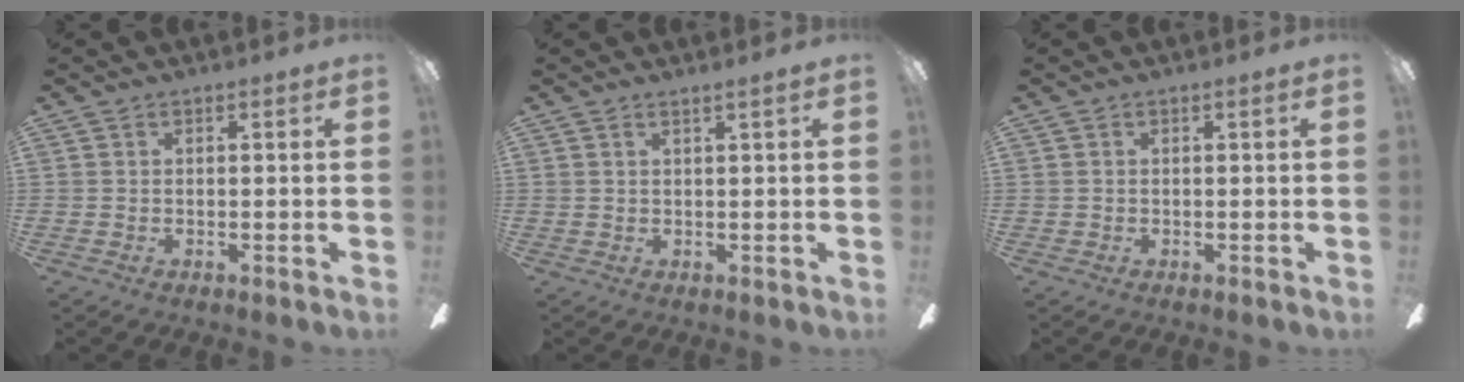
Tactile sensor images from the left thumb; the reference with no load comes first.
{"total": 1.3, "force": [1.1, 0.0, 0.7], "torque": [-0.016, 0.001, 0.019]}
{"total": 0.0}